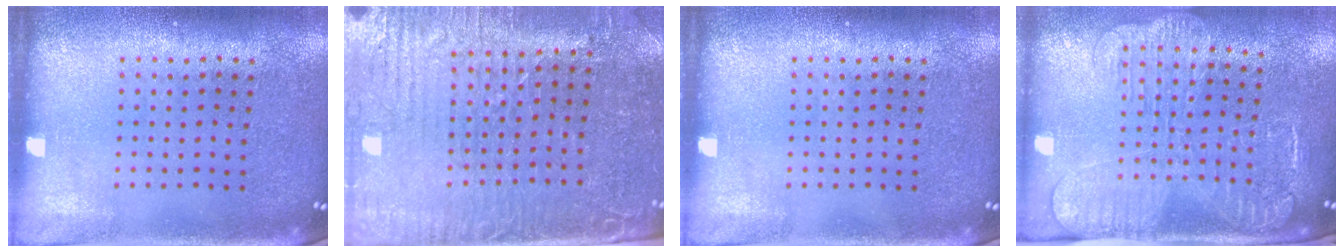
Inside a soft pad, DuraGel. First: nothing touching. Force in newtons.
{"total": 3.8, "press": 3.5, "slide": 1.5}
{"total": 0.0}
{"total": 2.5, "press": 2.0, "slide": 1.4}